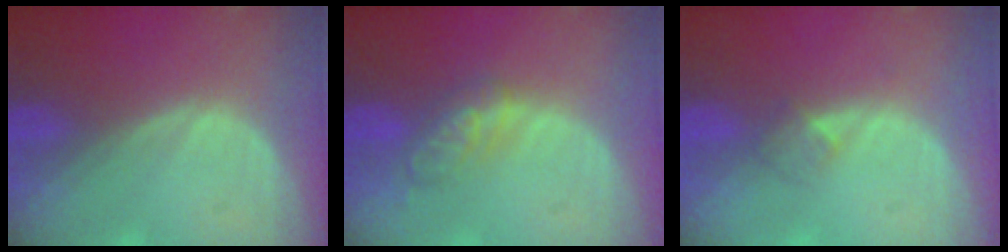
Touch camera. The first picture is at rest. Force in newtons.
{"total": 4.9, "press": 4.9, "slide": 0.5}
{"total": 2.1, "press": 1.8, "slide": 1.0}